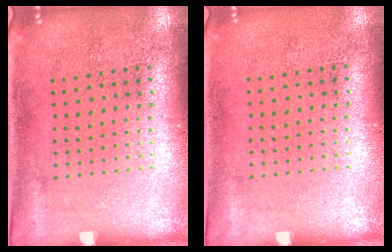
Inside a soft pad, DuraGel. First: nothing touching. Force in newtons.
{"total": 0.0}